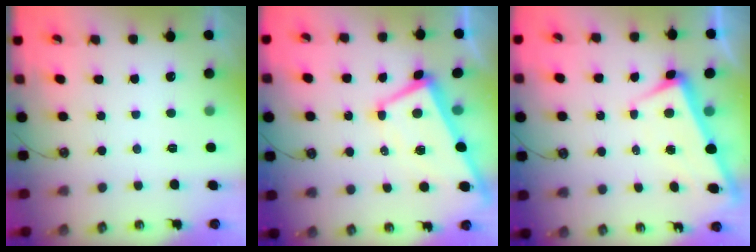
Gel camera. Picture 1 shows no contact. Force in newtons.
{"total": 2.8, "press": 2.7, "slide": 0.9}
{"total": 1.7, "press": 1.6, "slide": 0.5}